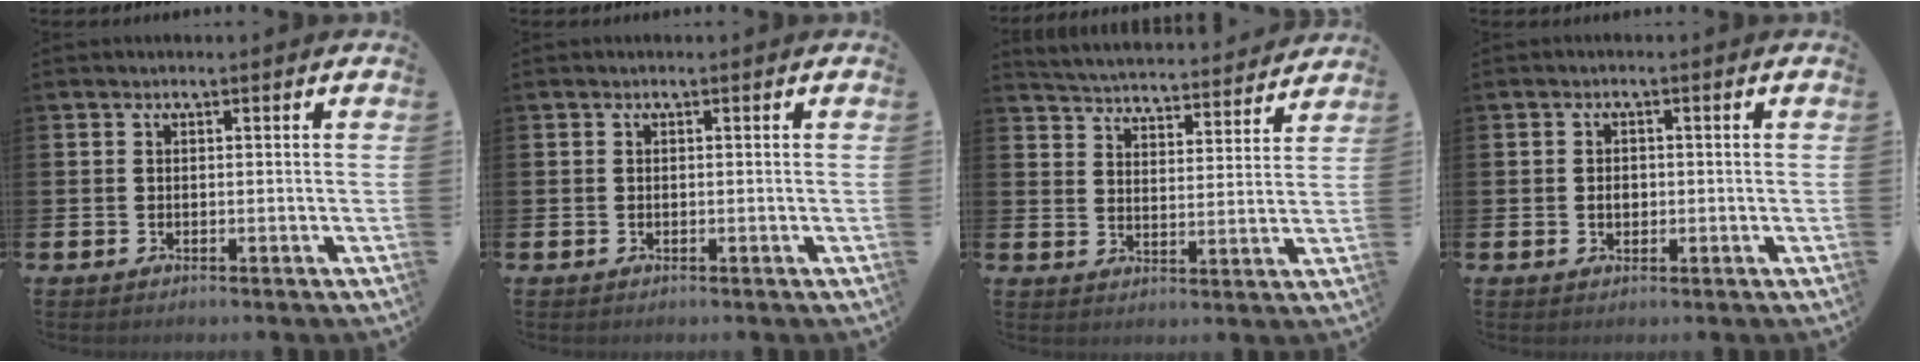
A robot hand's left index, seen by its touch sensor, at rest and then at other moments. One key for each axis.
{"total": 0.0}
{"total": 4.7, "fx": 4.7, "fy": 0.4, "fz": -0.1, "tx": -0.016, "ty": -0.044, "tz": 0.077}
{"total": 1.6, "fx": -0.1, "fy": 1.2, "fz": 1.0, "tx": -0.007, "ty": 0.002, "tz": -0.006}